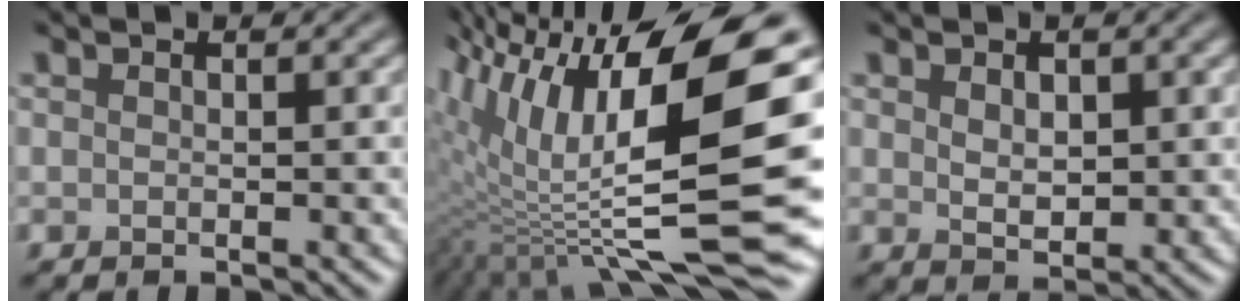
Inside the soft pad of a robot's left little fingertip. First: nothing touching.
{"total": 16.8, "force": [2.8, 6.5, 15.2], "torque": [-0.277, 0.003, 0.057]}
{"total": 2.6, "force": [0.8, 1.6, 1.9], "torque": [-0.035, -0.005, 0.018]}